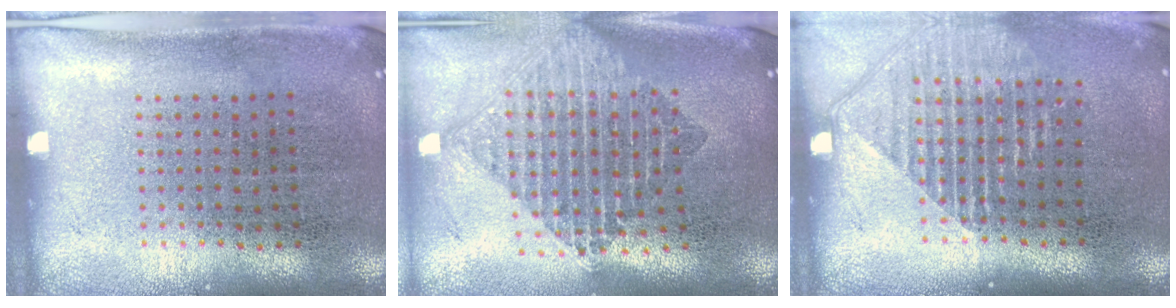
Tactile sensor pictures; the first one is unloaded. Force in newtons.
{"total": 2.2, "press": 1.6, "slide": 1.4}
{"total": 1.7, "press": 1.5, "slide": 0.7}